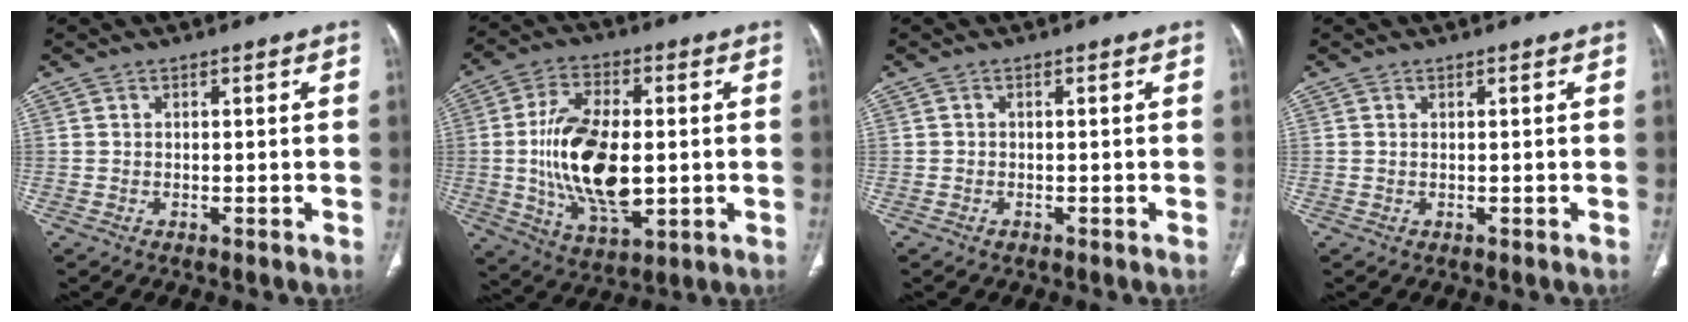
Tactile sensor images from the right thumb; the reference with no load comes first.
{"total": 17.9, "force": [-0.6, 9.3, 15.2], "torque": [-0.276, -0.007, -0.003]}
{"total": 0.7, "force": [-0.4, 0.5, 0.2], "torque": [-0.001, 0.002, -0.008]}
{"total": 0.0}